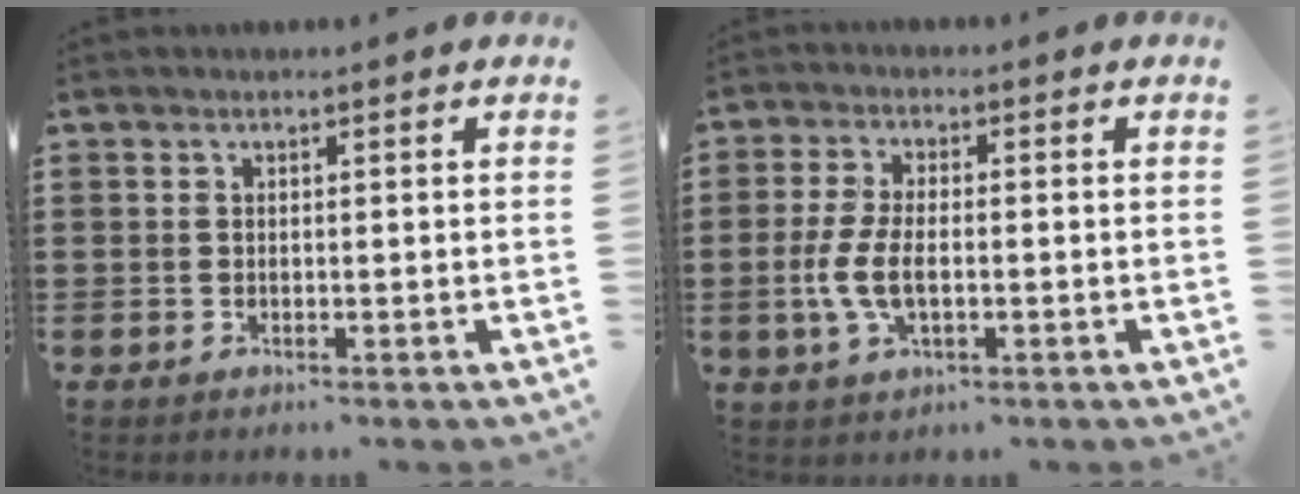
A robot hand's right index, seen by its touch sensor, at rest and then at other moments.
{"total": 5.9, "force": [-1.1, 2.6, 5.2], "torque": [-0.126, -0.007, -0.027]}